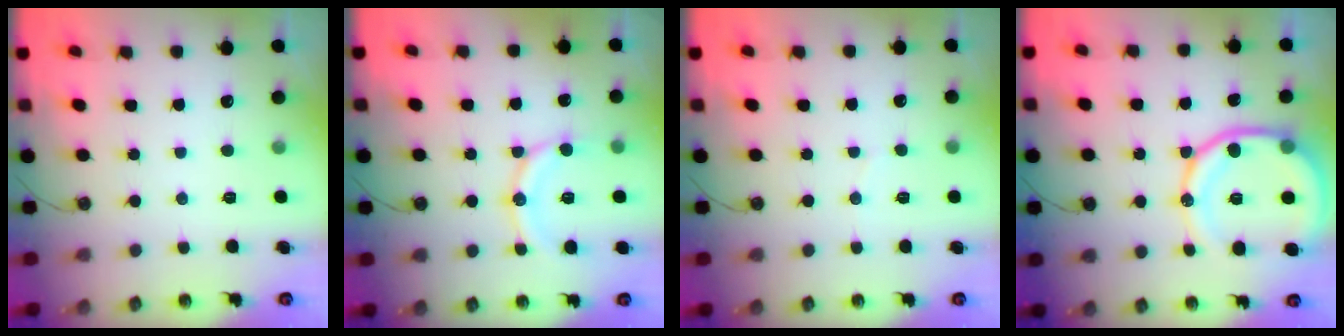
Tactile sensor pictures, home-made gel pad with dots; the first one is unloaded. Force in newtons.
{"total": 12.7, "press": 12.4, "slide": 2.7}
{"total": 2.2, "press": 2.2, "slide": 0.2}
{"total": 16.8, "press": 16.7, "slide": 2.0}